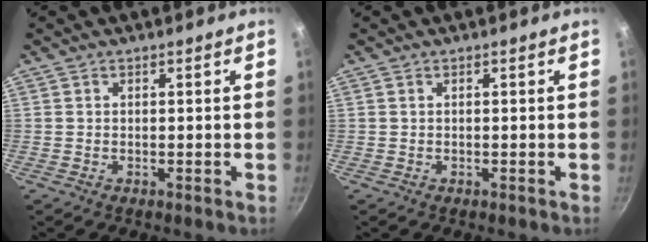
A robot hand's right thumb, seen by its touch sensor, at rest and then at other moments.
{"total": 0.0}